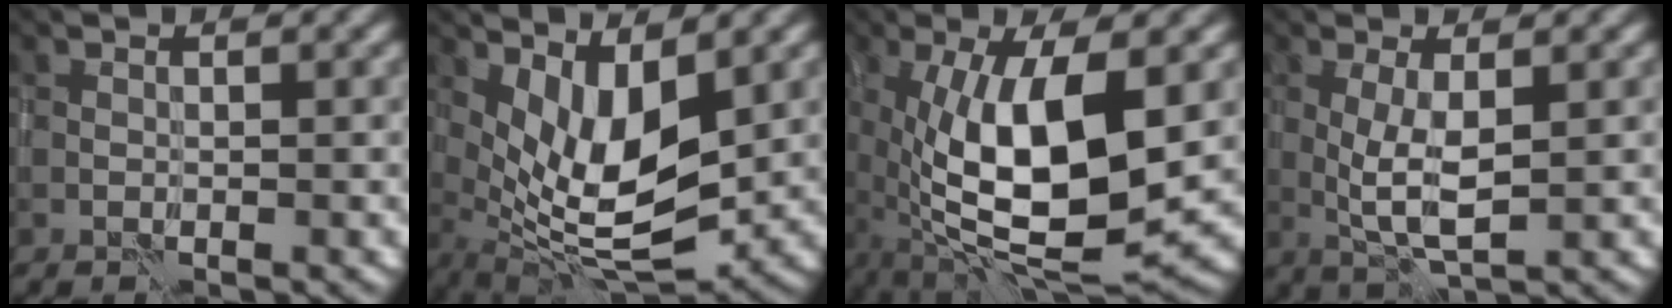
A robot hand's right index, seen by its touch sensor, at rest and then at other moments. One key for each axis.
{"total": 7.6, "fx": 1.7, "fy": 3.0, "fz": 6.8, "tx": -0.130, "ty": -0.013, "tz": 0.032}
{"total": 12.5, "fx": -0.6, "fy": 4.4, "fz": 11.7, "tx": -0.209, "ty": -0.011, "tz": -0.011}
{"total": 3.9, "fx": 0.1, "fy": 1.0, "fz": 3.8, "tx": -0.085, "ty": -0.001, "tz": 0.005}